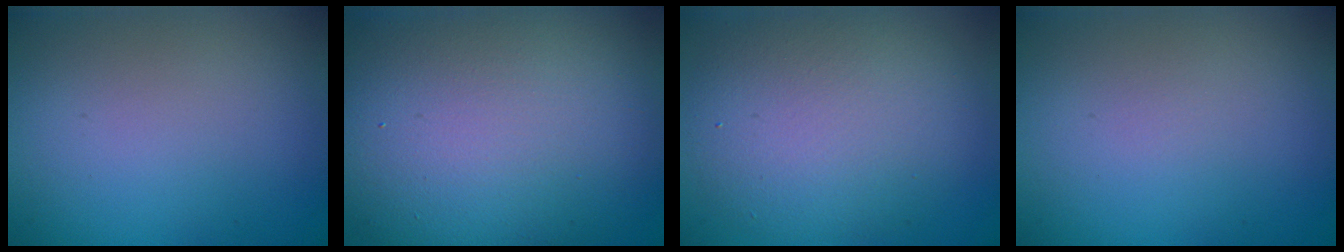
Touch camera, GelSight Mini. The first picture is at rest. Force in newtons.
{"total": 14.6, "press": 14.6, "slide": 0.3}
{"total": 7.4, "press": 7.4, "slide": 0.2}
{"total": 0.0}